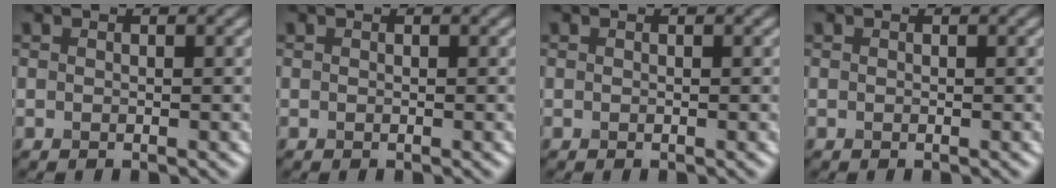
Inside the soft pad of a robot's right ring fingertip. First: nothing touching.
{"total": 0.0}
{"total": 0.0}
{"total": 0.0}